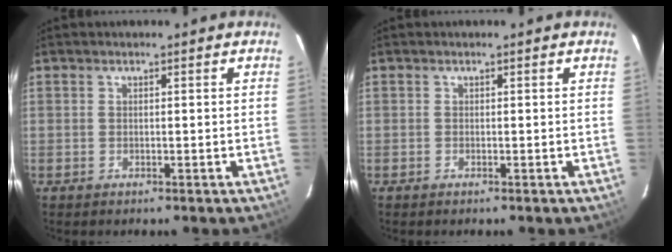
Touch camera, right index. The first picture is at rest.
{"total": 0.0}